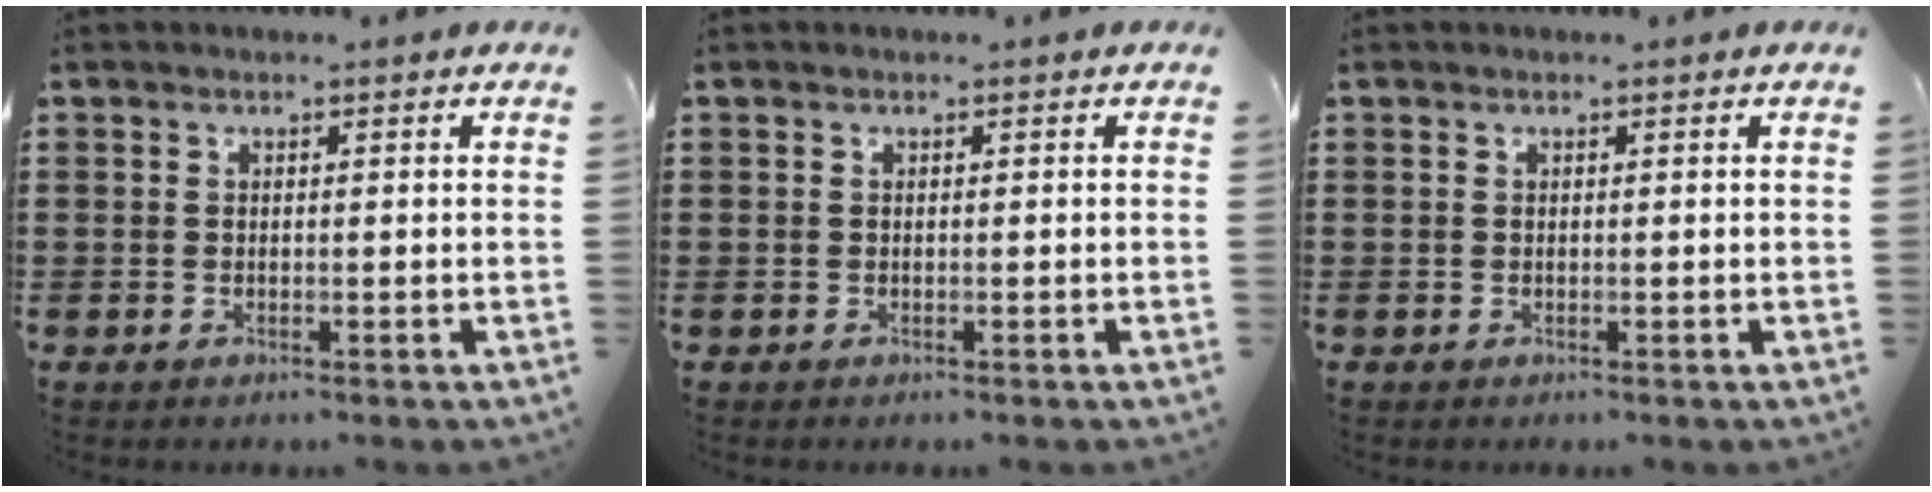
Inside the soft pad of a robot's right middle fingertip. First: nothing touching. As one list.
[{"total": 0.0}, {"total": 0.0}]